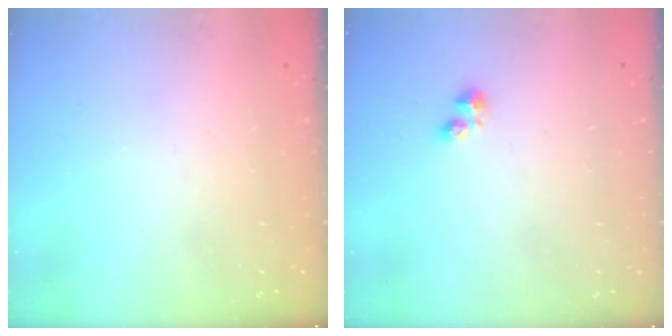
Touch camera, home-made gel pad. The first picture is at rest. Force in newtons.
{"total": 2.7, "press": 2.6, "slide": 0.6}